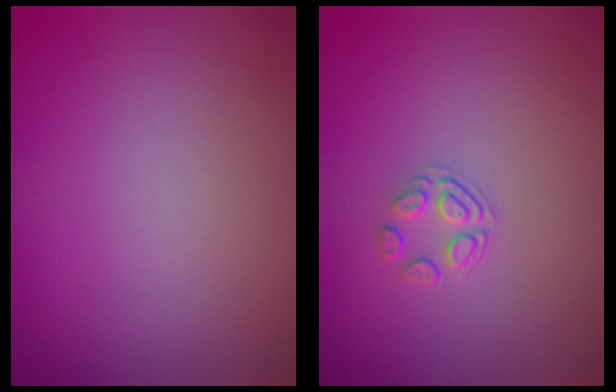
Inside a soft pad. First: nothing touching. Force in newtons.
{"total": 1.7, "press": 1.0, "slide": 1.4}